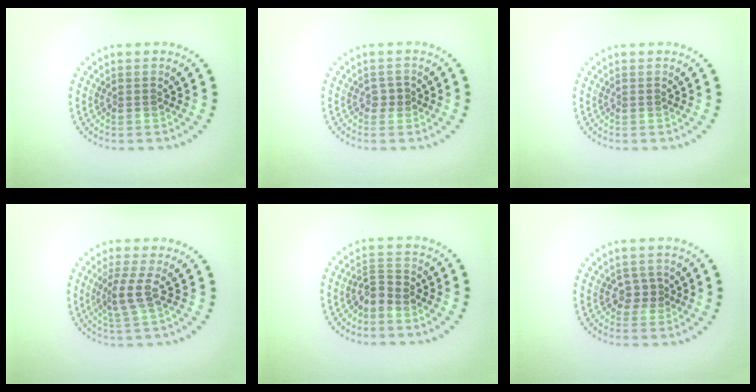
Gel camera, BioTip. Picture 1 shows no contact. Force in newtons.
{"total": 0.8, "press": 0.8, "slide": 0.2}
{"total": 0.0}
{"total": 2.2, "press": 1.5, "slide": 1.6}
{"total": 2.2, "press": 1.5, "slide": 1.6}
{"total": 1.5, "press": 1.2, "slide": 0.9}